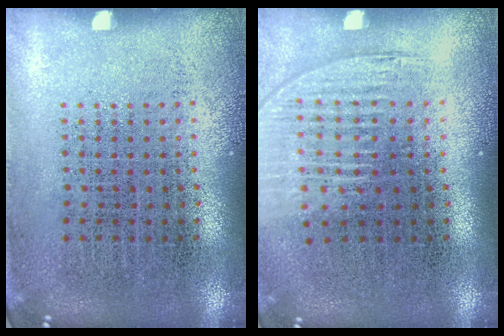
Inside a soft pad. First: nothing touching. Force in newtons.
{"total": 1.2, "press": 1.1, "slide": 0.5}